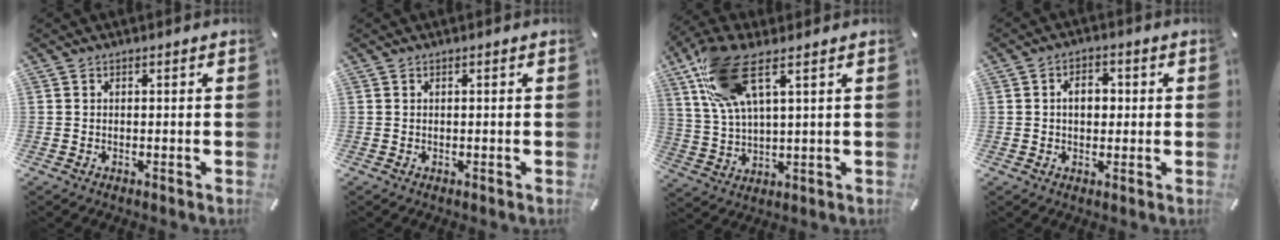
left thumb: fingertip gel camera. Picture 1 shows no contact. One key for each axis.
{"total": 0.0}
{"total": 13.2, "fx": 7.0, "fy": 4.8, "fz": 10.1, "tx": -0.220, "ty": -0.008, "tz": 0.132}
{"total": 5.1, "fx": 0.4, "fy": 3.4, "fz": 3.8, "tx": -0.051, "ty": 0.001, "tz": -0.001}